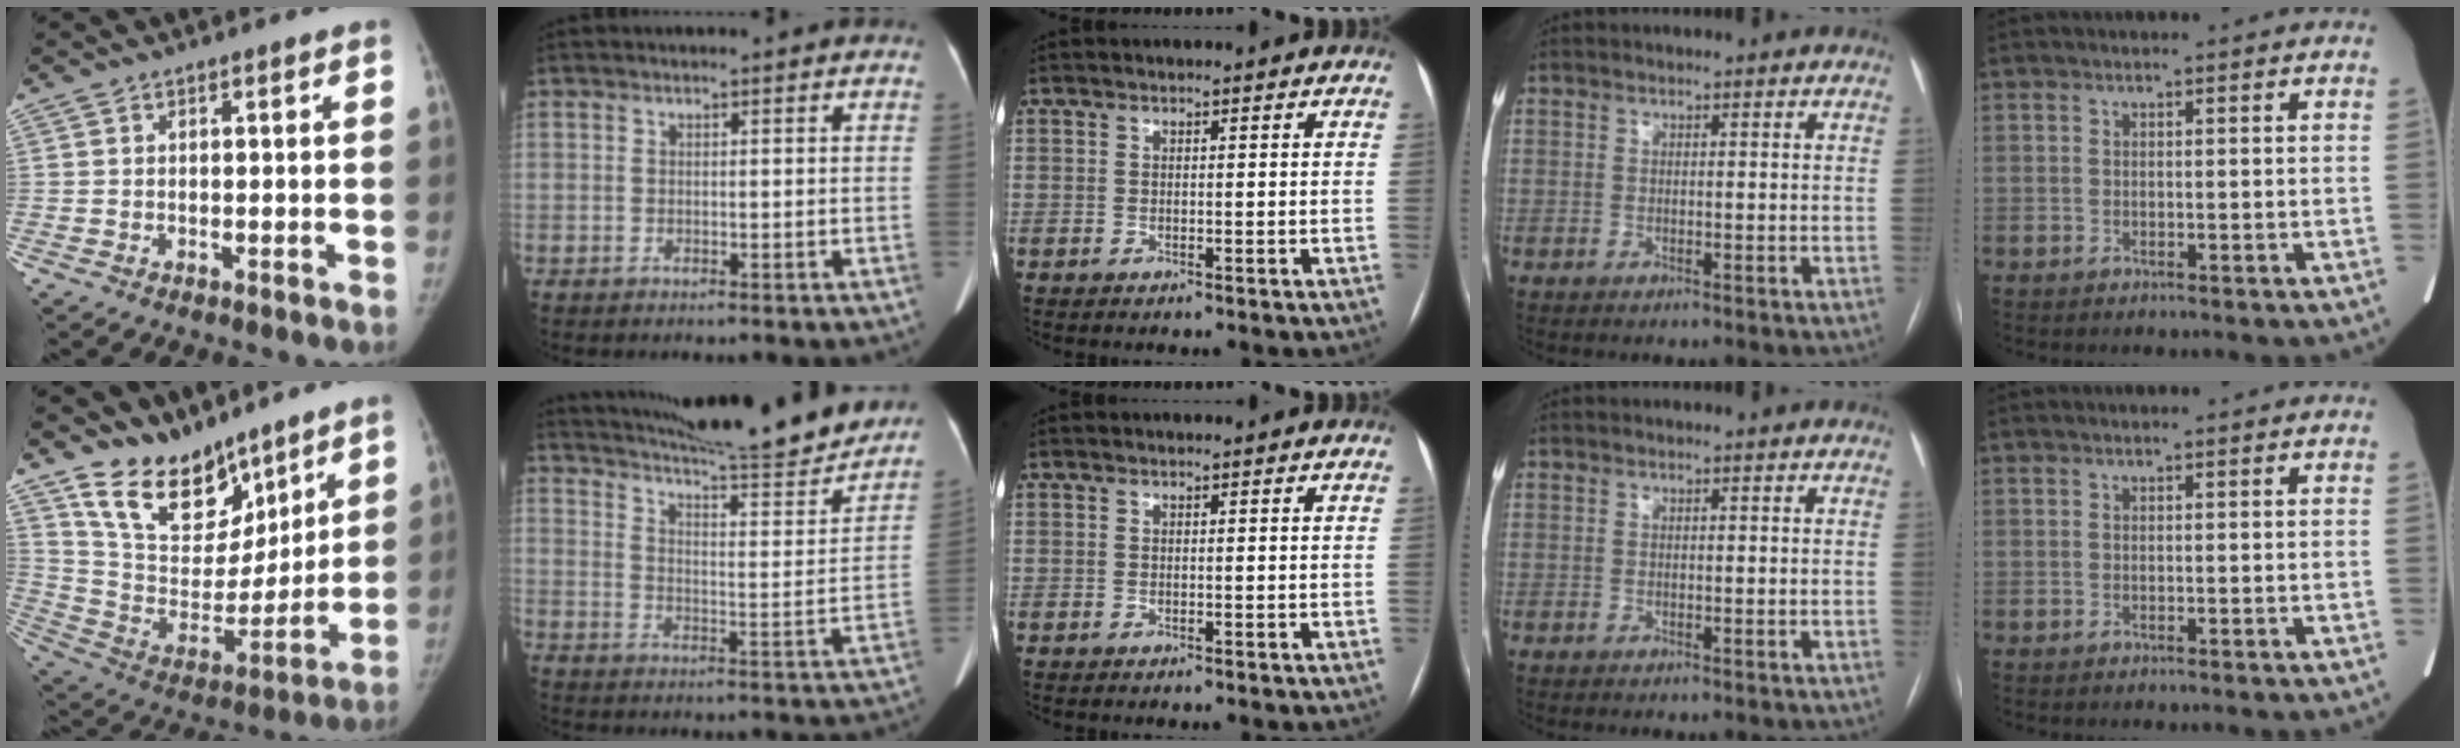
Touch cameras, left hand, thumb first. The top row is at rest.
{"thumb": {"total": 18.3, "force": [14.0, 9.7, 6.8], "torque": [-0.064, -0.087, 0.255]}, "index": {"total": 24.1, "force": [21.9, 1.1, 9.9], "torque": [-0.162, -0.059, 0.292]}}